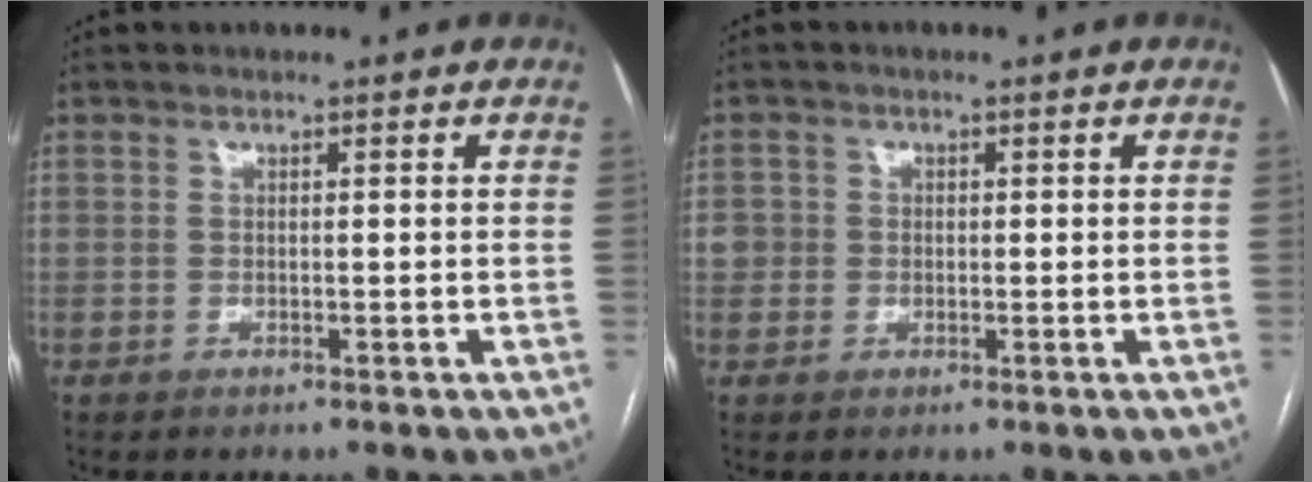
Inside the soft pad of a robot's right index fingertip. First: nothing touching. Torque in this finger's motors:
{"motor_torque": [0.10, 0.05, 0.02, 0.01]}